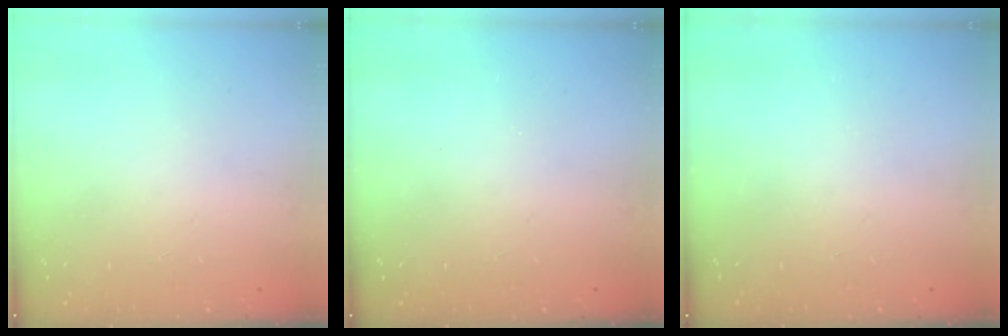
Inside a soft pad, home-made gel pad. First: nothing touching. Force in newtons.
{"total": 0.0}
{"total": 0.0}